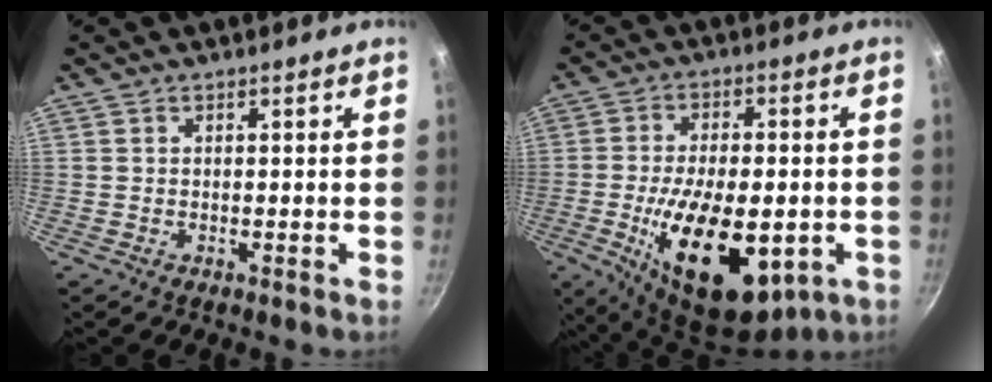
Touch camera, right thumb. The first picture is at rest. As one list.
[{"total": 20.5, "force": [-5.4, 10.2, 17.0], "torque": [-0.267, 0.004, -0.073]}]